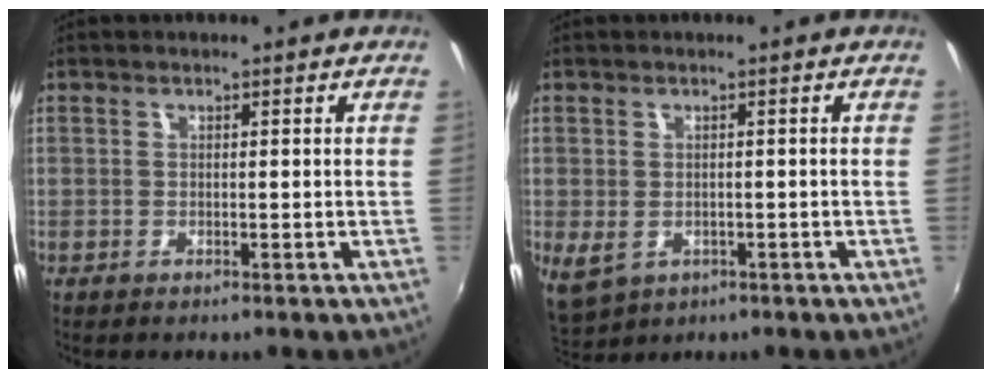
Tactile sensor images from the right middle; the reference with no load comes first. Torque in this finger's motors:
{"motor_torque": [0.86, 0.01, 1.05, 0.21]}